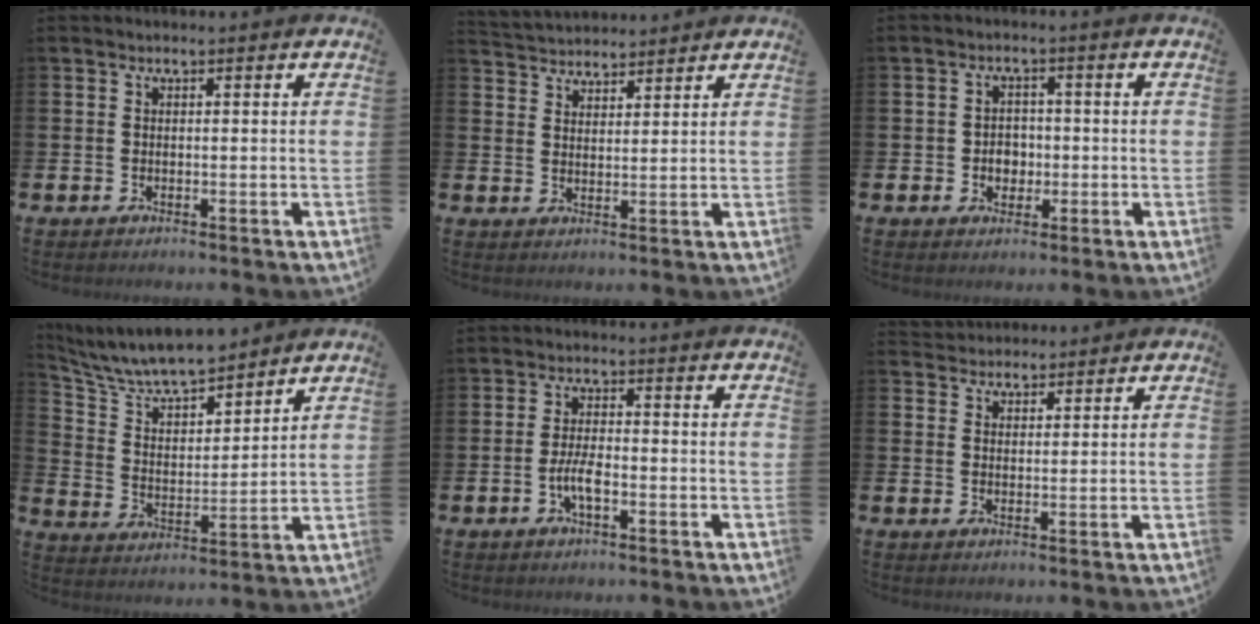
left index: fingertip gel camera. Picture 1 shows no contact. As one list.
[{"total": 3.8, "force": [3.6, 0.9, -0.5], "torque": [-0.010, -0.013, 0.068]}, {"total": 2.8, "force": [-0.5, 2.5, 1.3], "torque": [-0.013, 0.000, -0.018]}, {"total": 8.2, "force": [7.7, 1.4, 2.3], "torque": [-0.085, -0.048, 0.137]}, {"total": 3.6, "force": [-1.2, 1.3, 3.1], "torque": [-0.074, 0.003, -0.026]}, {"total": 3.0, "force": [2.9, 0.9, -0.3], "torque": [-0.001, -0.009, 0.054]}]